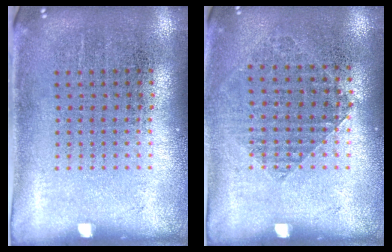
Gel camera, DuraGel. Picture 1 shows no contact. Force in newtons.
{"total": 0.9, "press": 0.9, "slide": 0.2}